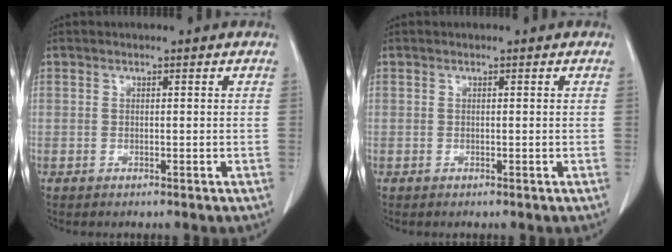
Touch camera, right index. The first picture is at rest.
{"total": 0.0}